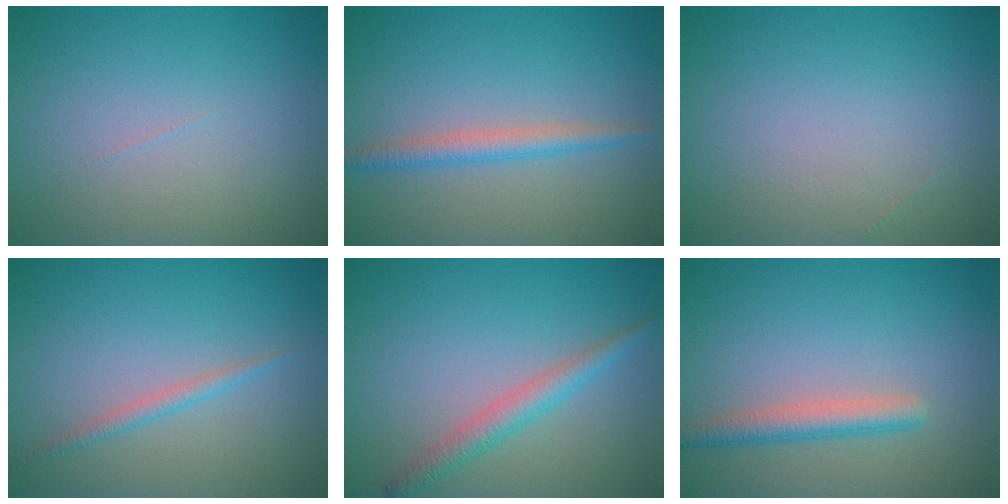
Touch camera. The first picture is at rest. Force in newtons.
{"total": 2.3, "press": 2.3, "slide": 0.1}
{"total": 0.0}
{"total": 1.4, "press": 1.4, "slide": 0.0}
{"total": 2.7, "press": 2.7, "slide": 0.2}
{"total": 2.7, "press": 2.7, "slide": 0.3}